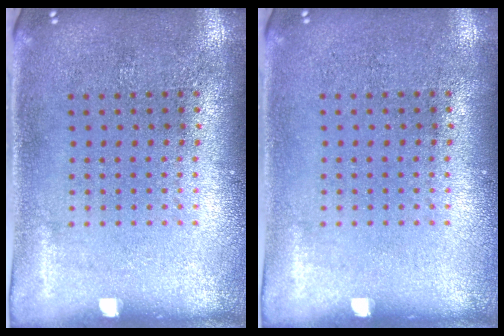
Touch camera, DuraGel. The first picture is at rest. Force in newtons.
{"total": 0.0}